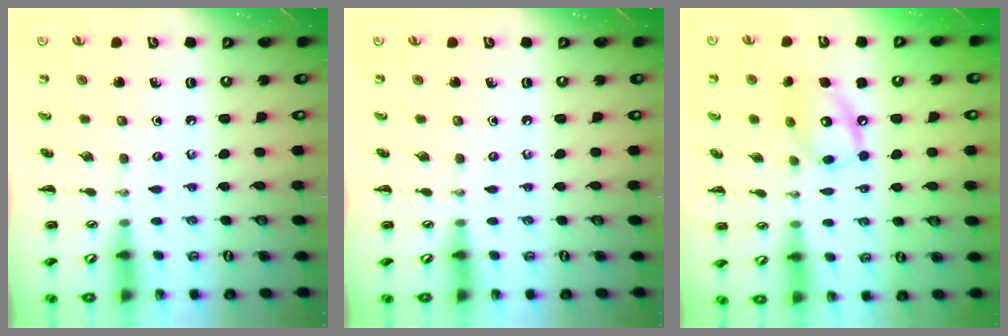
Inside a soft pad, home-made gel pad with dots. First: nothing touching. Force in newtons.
{"total": 0.0}
{"total": 10.8, "press": 10.8, "slide": 0.7}